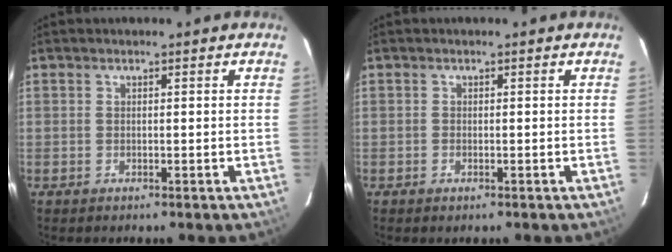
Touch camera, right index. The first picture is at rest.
{"total": 0.6, "force": [-0.4, 0.4, 0.3], "torque": [-0.005, -0.001, -0.008]}